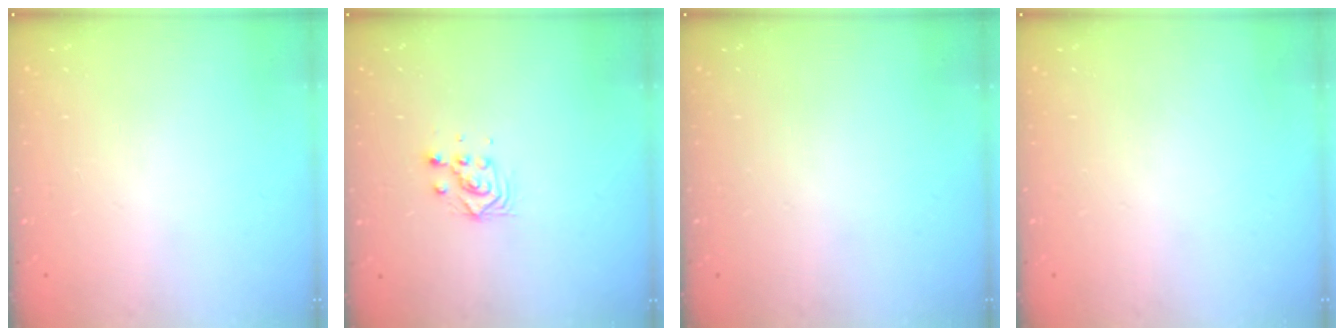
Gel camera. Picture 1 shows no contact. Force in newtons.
{"total": 3.7, "press": 3.7, "slide": 0.2}
{"total": 0.0}
{"total": 0.0}